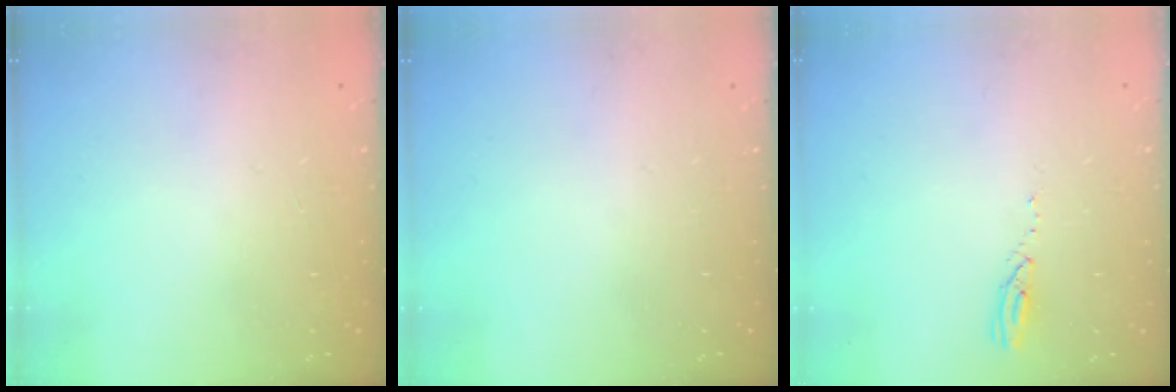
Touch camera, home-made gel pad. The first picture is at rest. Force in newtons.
{"total": 0.0}
{"total": 3.2, "press": 3.2, "slide": 0.3}